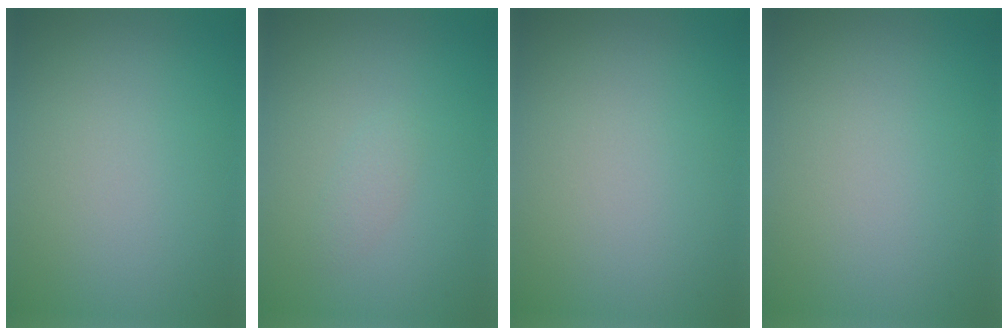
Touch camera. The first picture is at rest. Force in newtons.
{"total": 0.9, "press": 0.9, "slide": 0.0}
{"total": 0.0}
{"total": 0.0}